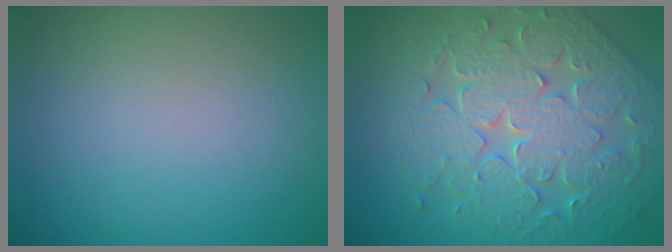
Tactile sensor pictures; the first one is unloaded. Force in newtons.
{"total": 7.5, "press": 6.5, "slide": 3.6}